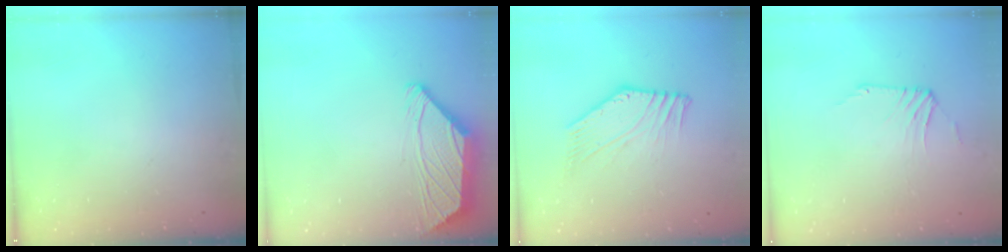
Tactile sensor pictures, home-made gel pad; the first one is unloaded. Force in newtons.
{"total": 2.2, "press": 2.1, "slide": 0.7}
{"total": 0.6, "press": 0.2, "slide": 0.6}
{"total": 0.6, "press": 0.4, "slide": 0.5}